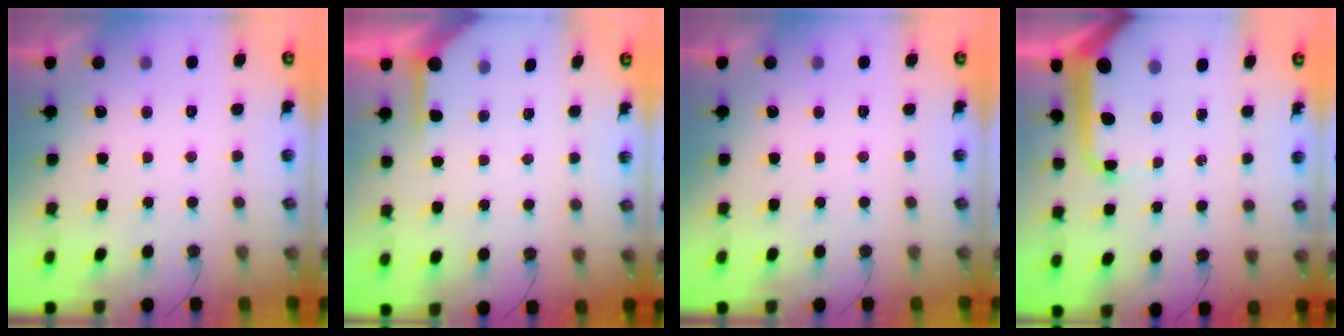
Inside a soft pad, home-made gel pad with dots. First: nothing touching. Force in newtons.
{"total": 2.8, "press": 2.7, "slide": 0.3}
{"total": 0.0}
{"total": 14.8, "press": 14.7, "slide": 1.6}